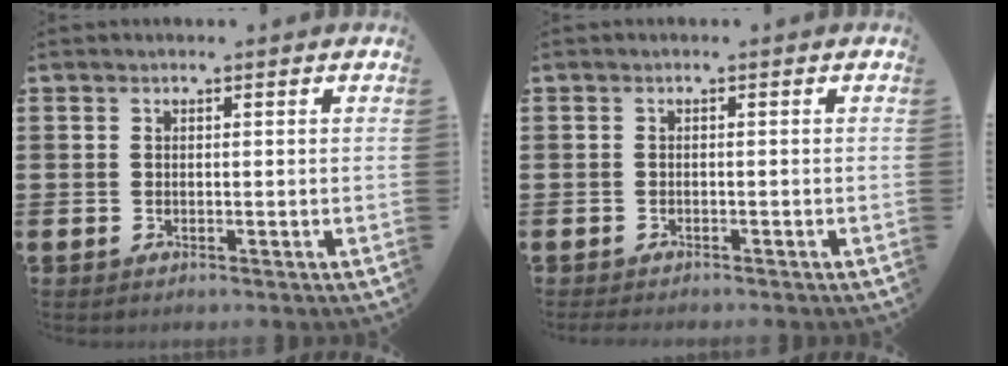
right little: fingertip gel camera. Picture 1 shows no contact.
{"total": 0.6, "force": [-0.6, 0.0, 0.1], "torque": [-0.003, -0.002, -0.012]}